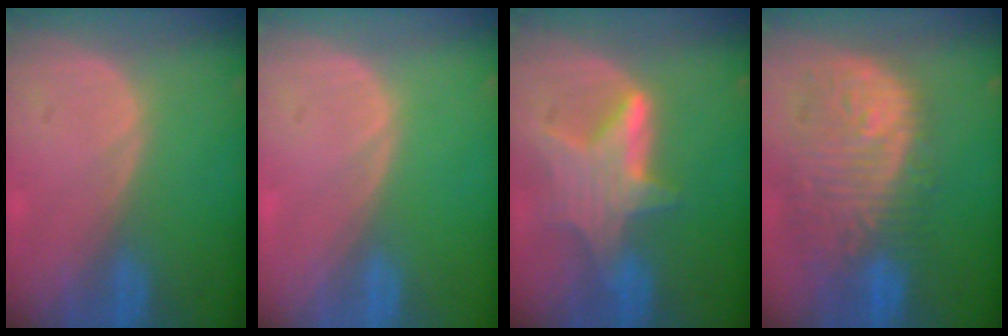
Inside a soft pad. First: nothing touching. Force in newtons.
{"total": 0.0}
{"total": 6.8, "press": 6.6, "slide": 1.7}
{"total": 12.1, "press": 10.8, "slide": 5.6}